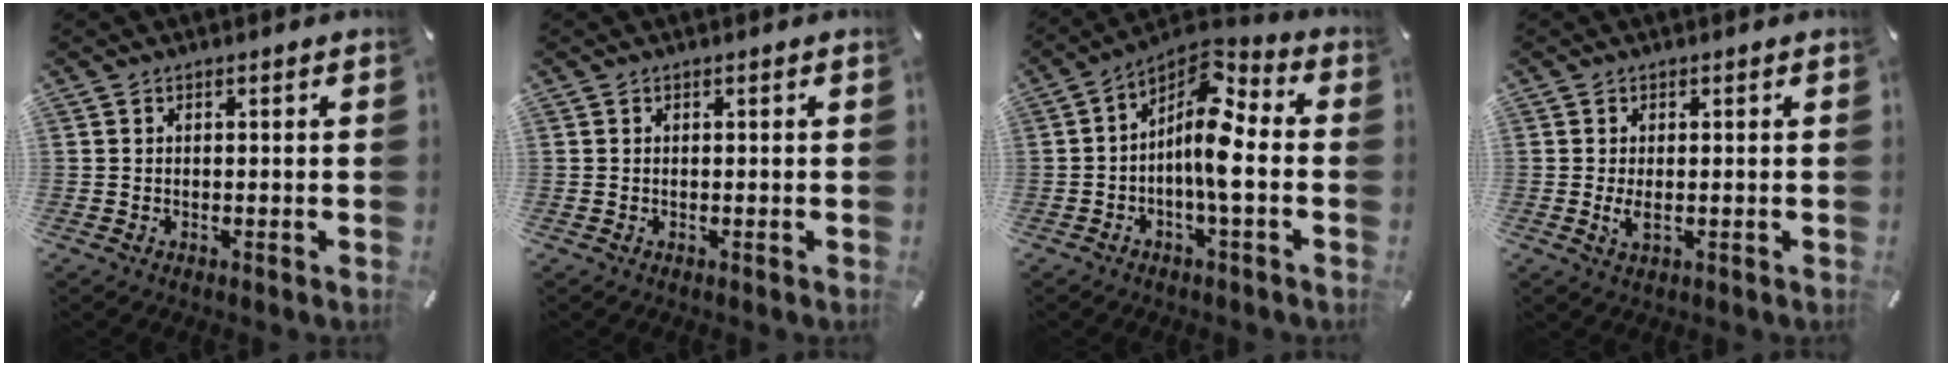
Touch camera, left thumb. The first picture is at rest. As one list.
[{"total": 0.0}, {"total": 11.3, "force": [-0.8, 4.3, 10.4], "torque": [-0.222, -0.022, -0.020]}, {"total": 3.0, "force": [-0.3, 1.4, 2.7], "torque": [-0.062, -0.004, -0.007]}]